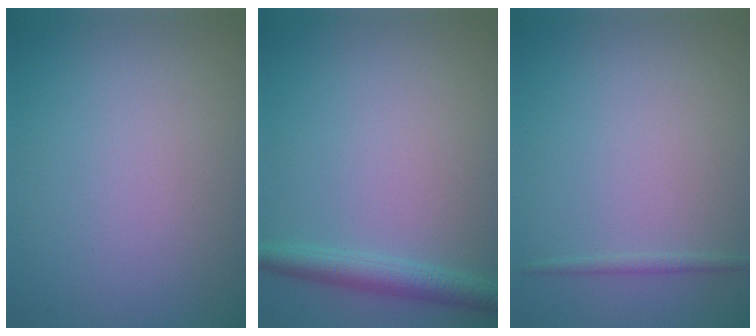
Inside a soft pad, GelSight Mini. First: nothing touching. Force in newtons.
{"total": 2.5, "press": 2.5, "slide": 0.1}
{"total": 0.7, "press": 0.7, "slide": 0.0}